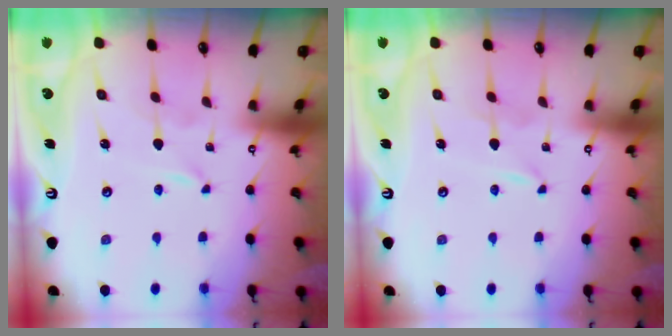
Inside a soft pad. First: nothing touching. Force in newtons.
{"total": 2.0, "press": 2.0, "slide": 0.3}